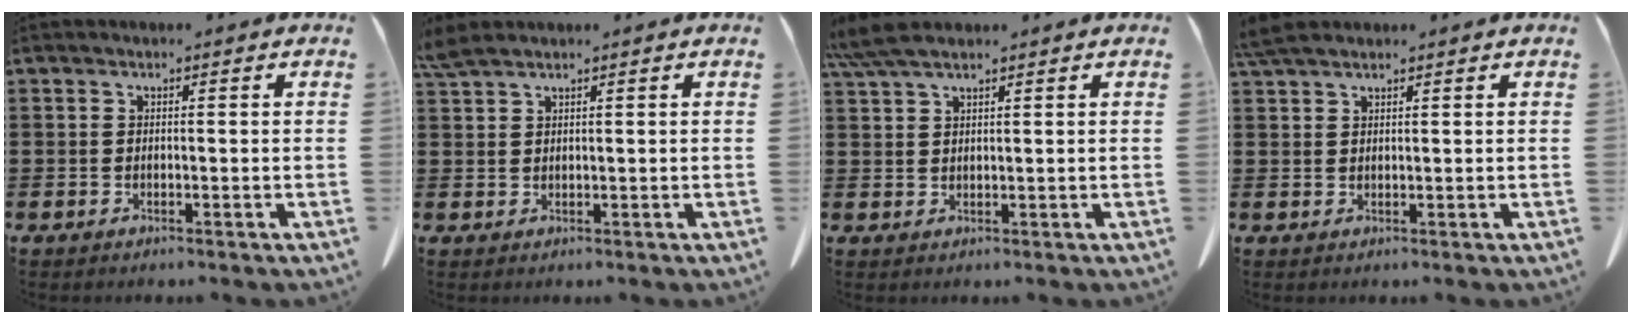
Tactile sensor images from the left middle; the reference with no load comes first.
{"total": 2.4, "force": [1.9, 0.4, 1.4], "torque": [-0.033, -0.002, 0.037]}
{"total": 4.7, "force": [3.6, 0.9, 2.9], "torque": [-0.066, -0.002, 0.069]}
{"total": 3.1, "force": [2.5, 0.7, 1.7], "torque": [-0.040, 0.000, 0.049]}